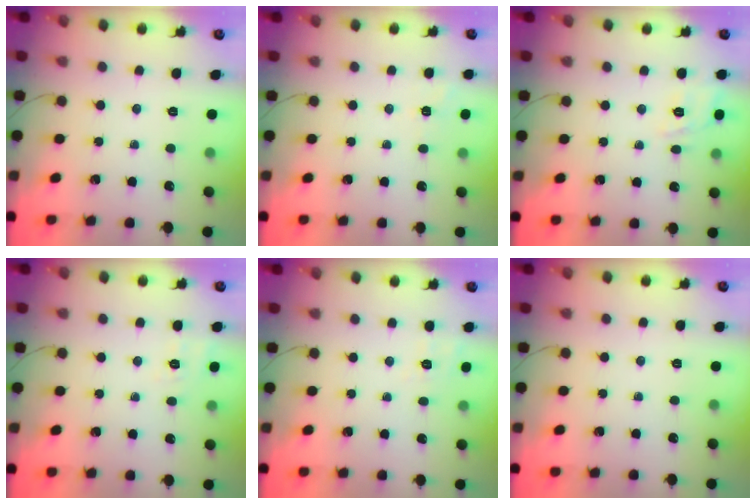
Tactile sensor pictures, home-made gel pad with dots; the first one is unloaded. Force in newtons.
{"total": 4.4, "press": 4.0, "slide": 1.8}
{"total": 2.8, "press": 2.2, "slide": 1.7}
{"total": 1.7, "press": 0.0, "slide": 1.7}
{"total": 3.3, "press": 2.7, "slide": 1.9}
{"total": 0.0}